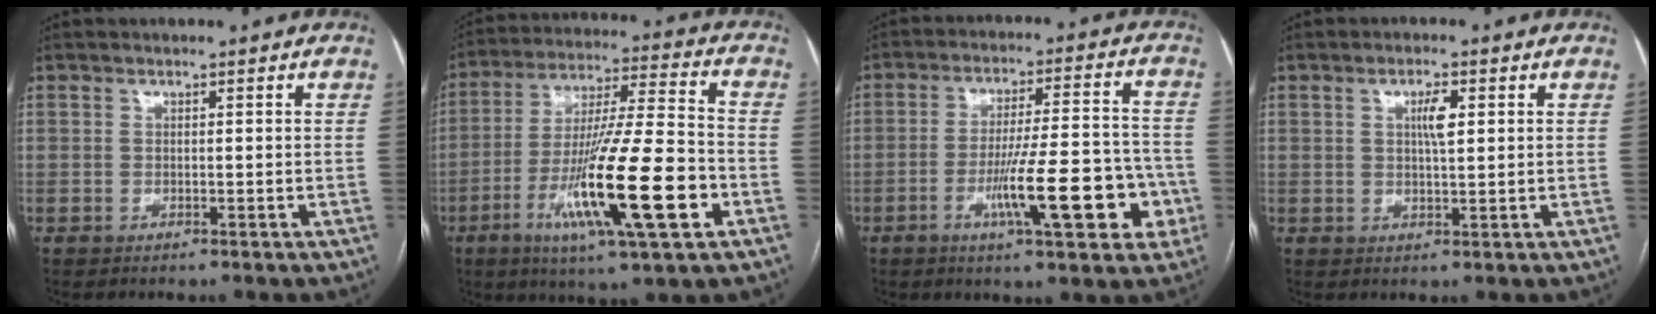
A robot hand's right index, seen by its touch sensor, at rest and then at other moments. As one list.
[{"total": 20.1, "force": [-7.0, 1.2, 18.8], "torque": [-0.331, -0.023, -0.119]}, {"total": 14.6, "force": [-5.2, 2.6, 13.4], "torque": [-0.208, 0.013, -0.073]}, {"total": 3.3, "force": [1.0, 0.7, 3.1], "torque": [-0.054, 0.002, 0.017]}]